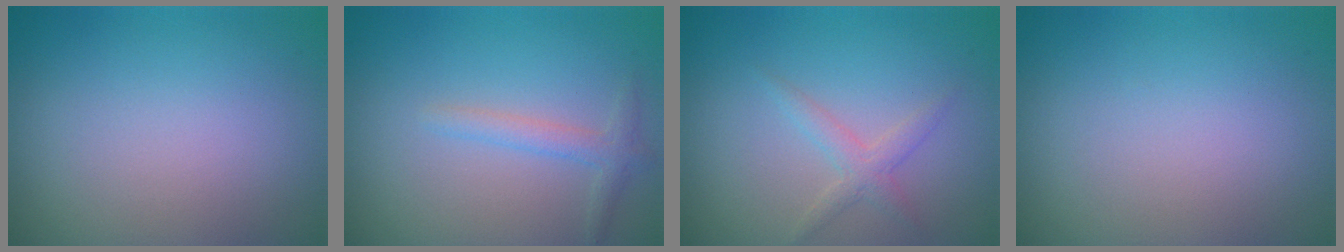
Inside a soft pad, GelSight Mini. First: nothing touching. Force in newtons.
{"total": 1.7, "press": 1.7, "slide": 0.1}
{"total": 1.7, "press": 1.7, "slide": 0.1}
{"total": 0.0}